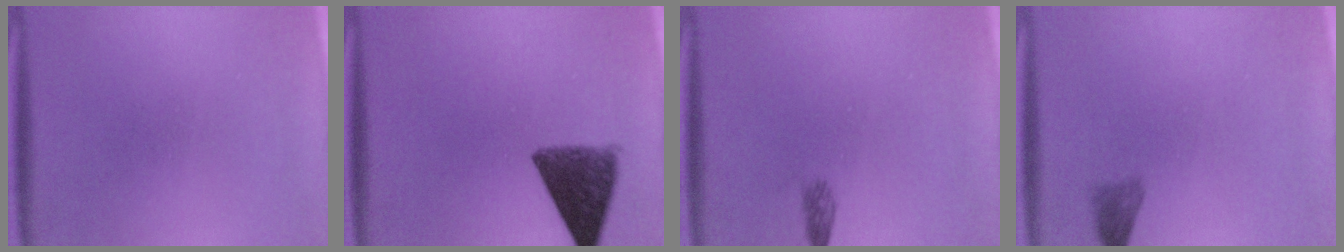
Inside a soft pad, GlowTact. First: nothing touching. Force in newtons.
{"total": 9.3}
{"total": 1.3}
{"total": 1.7}